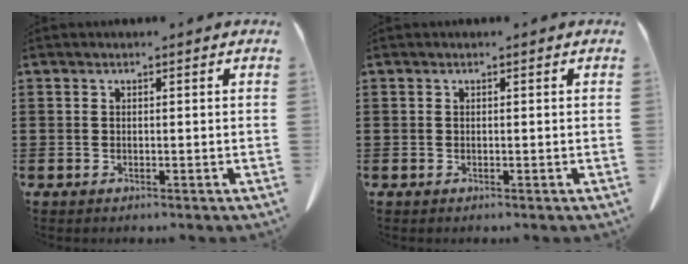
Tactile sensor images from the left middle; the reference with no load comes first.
{"total": 0.0}